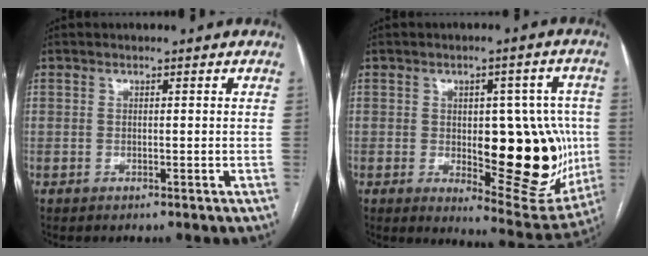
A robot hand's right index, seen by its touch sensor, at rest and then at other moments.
{"total": 18.4, "force": [-1.6, 7.4, 16.8], "torque": [-0.194, 0.004, -0.001]}